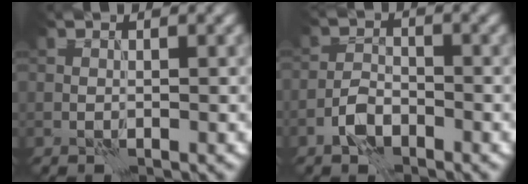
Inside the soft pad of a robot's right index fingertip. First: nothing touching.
{"total": 2.6, "force": [-1.7, 1.3, 1.5], "torque": [-0.027, 0.007, -0.039]}